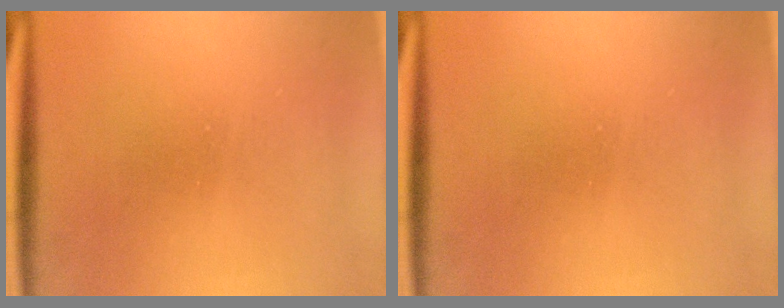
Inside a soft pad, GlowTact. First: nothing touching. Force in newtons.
{"total": 0.0}